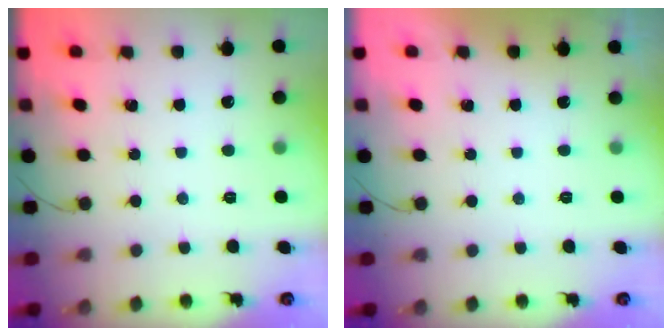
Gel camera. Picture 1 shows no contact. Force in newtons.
{"total": 0.0}